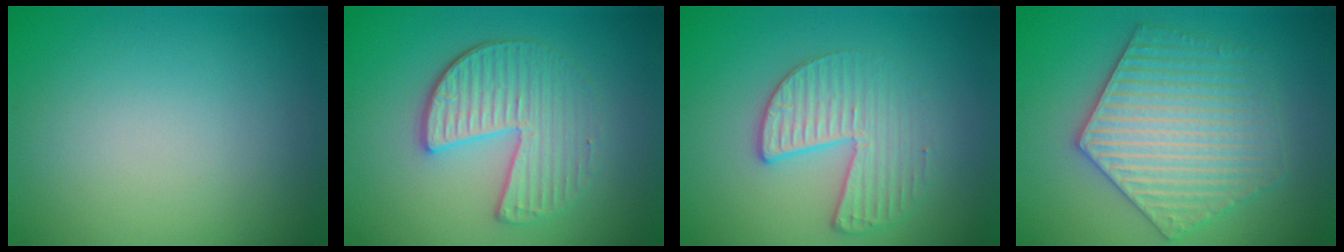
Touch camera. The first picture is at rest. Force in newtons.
{"total": 4.1, "press": 3.6, "slide": 1.8}
{"total": 3.3, "press": 3.0, "slide": 1.3}
{"total": 6.2, "press": 6.1, "slide": 1.0}